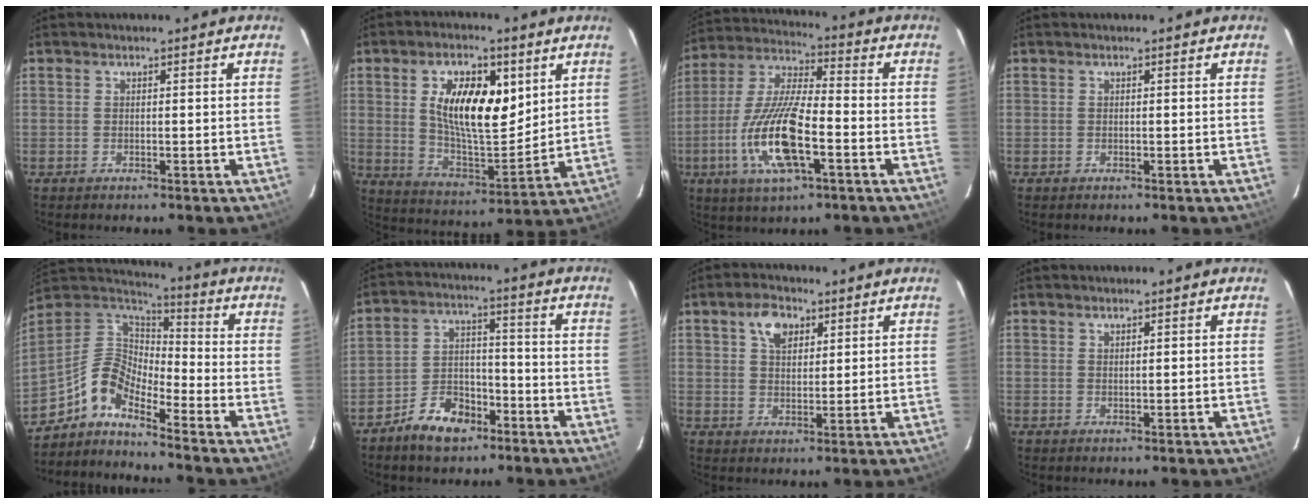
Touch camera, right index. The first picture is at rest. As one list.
[{"total": 14.7, "force": [4.8, 6.6, 12.3], "torque": [-0.216, 0.003, 0.090]}, {"total": 16.4, "force": [-5.4, 4.9, 14.6], "torque": [-0.309, -0.011, -0.106]}, {"total": 0.0}, {"total": 8.8, "force": [-6.8, 3.3, 4.6], "torque": [-0.100, 0.029, -0.151]}, {"total": 9.3, "force": [-6.5, 5.0, 4.3], "torque": [-0.092, 0.017, -0.108]}, {"total": 5.6, "force": [2.9, 3.4, 3.4], "torque": [-0.057, 0.014, 0.052]}, {"total": 0.5, "force": [0.5, 0.1, 0.3], "torque": [-0.004, 0.000, 0.010]}]